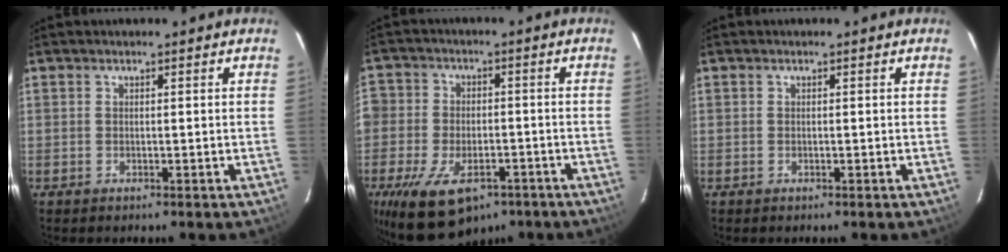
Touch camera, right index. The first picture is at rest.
{"total": 16.7, "force": [-9.4, 10.2, 9.3], "torque": [-0.219, -0.016, -0.160]}
{"total": 0.0}